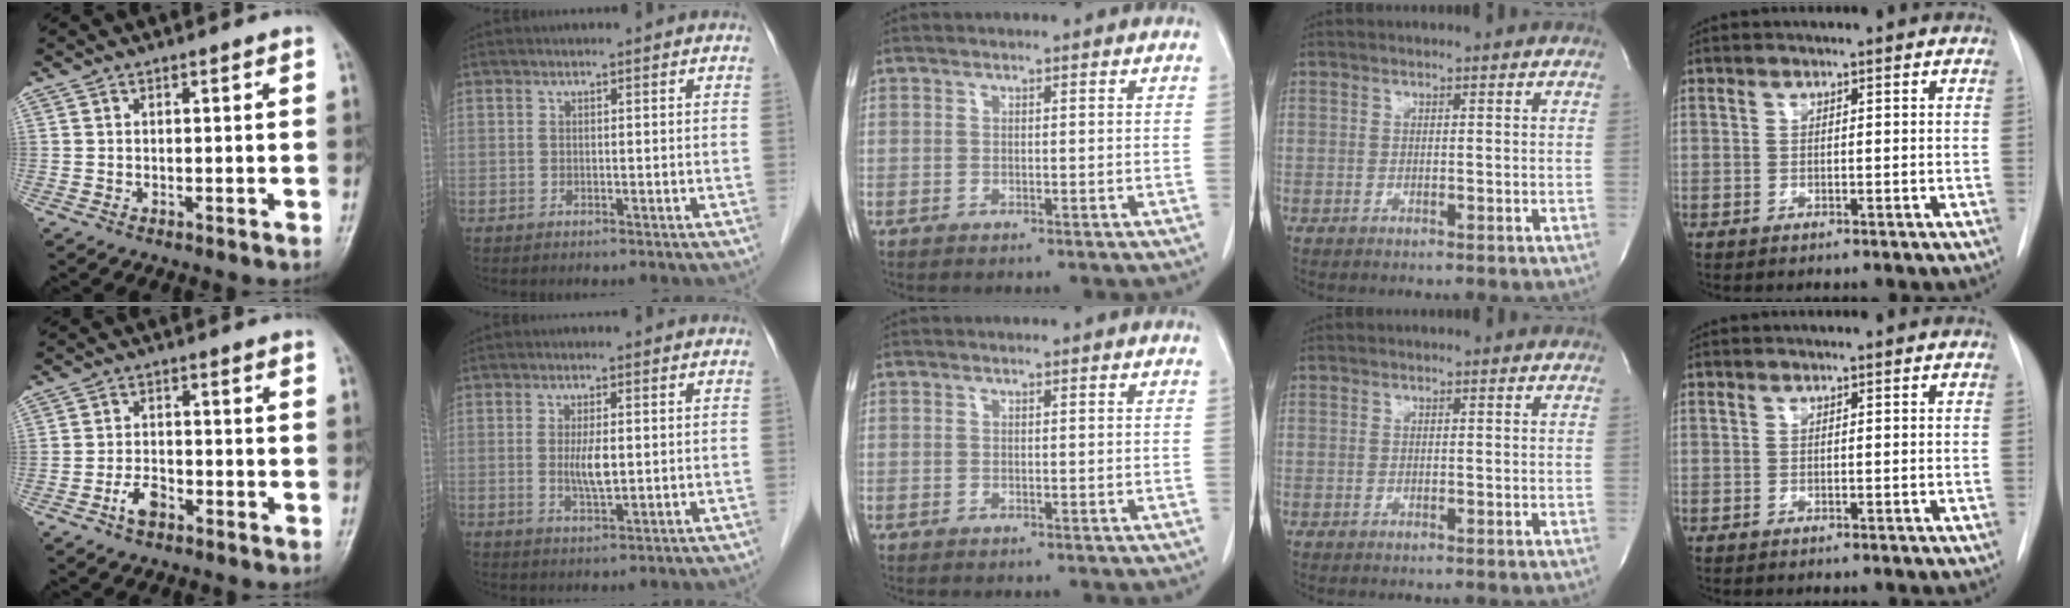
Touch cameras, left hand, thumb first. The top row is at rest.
{"thumb": {"total": 3.8, "force": [-2.3, 2.1, 2.2], "torque": [-0.034, 0.020, -0.043]}, "index": {"total": 3.8, "force": [0.1, 0.8, 3.7], "torque": [-0.071, -0.006, 0.003]}}